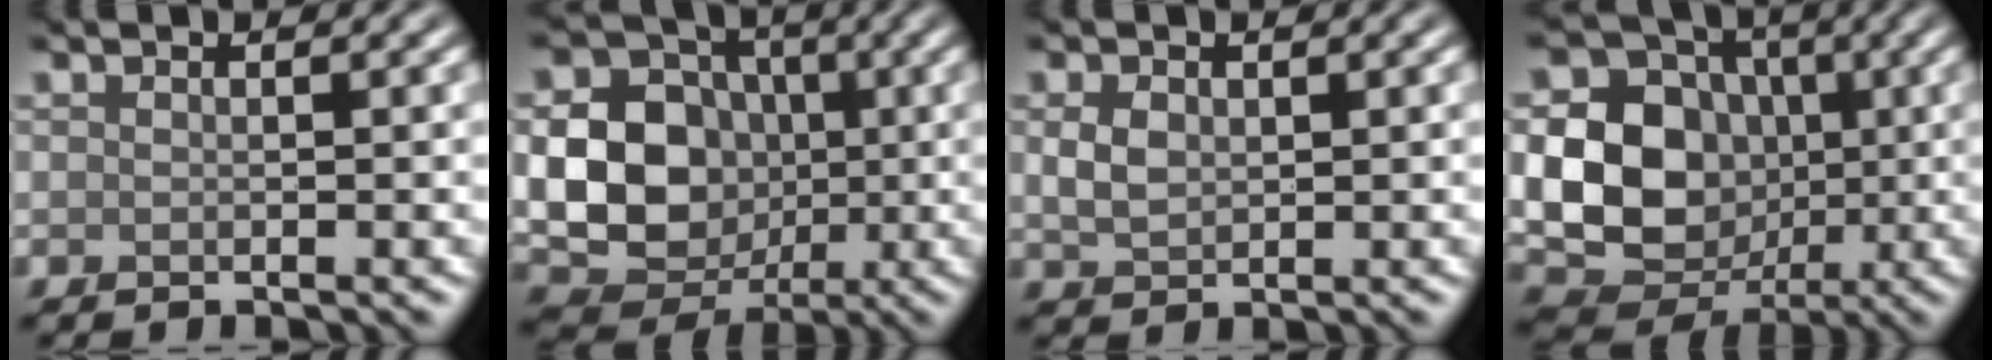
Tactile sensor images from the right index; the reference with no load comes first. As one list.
[{"total": 10.0, "force": [-0.7, 8.2, 5.6], "torque": [-0.089, -0.012, -0.022]}, {"total": 2.1, "force": [0.5, 1.5, 1.4], "torque": [-0.033, 0.001, 0.012]}, {"total": 10.0, "force": [-0.7, 8.3, 5.6], "torque": [-0.098, -0.008, -0.024]}]